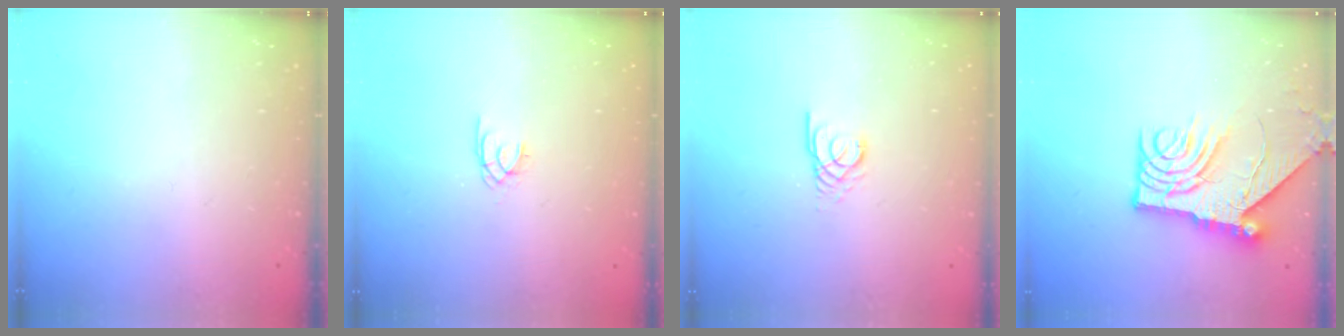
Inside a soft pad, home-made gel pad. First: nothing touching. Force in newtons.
{"total": 1.5, "press": 1.4, "slide": 0.2}
{"total": 2.7, "press": 2.7, "slide": 0.1}
{"total": 12.6, "press": 12.6, "slide": 1.5}